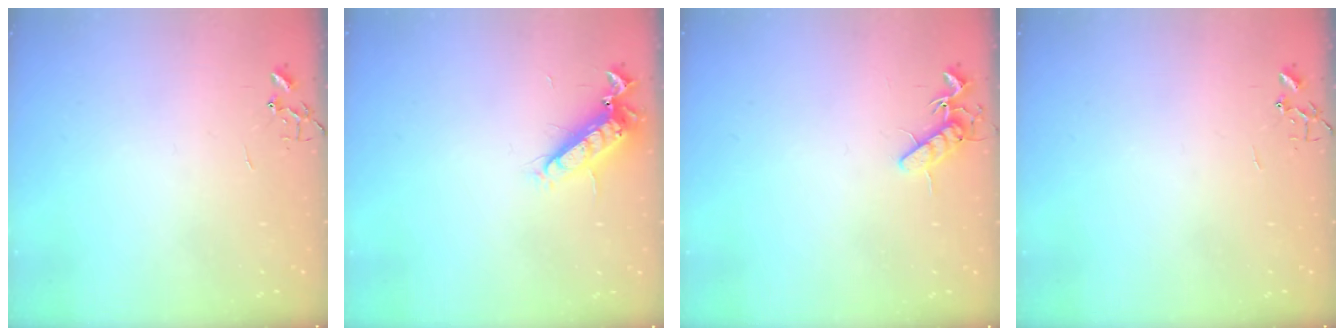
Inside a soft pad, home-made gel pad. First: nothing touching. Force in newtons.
{"total": 12.5, "press": 12.4, "slide": 1.4}
{"total": 8.3, "press": 8.2, "slide": 1.0}
{"total": 0.0}